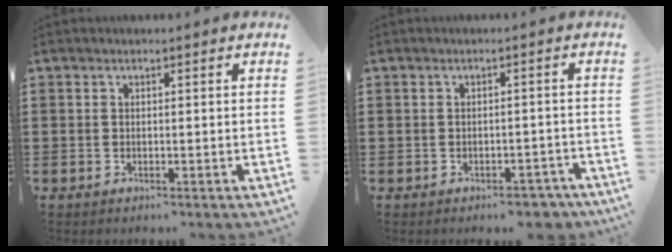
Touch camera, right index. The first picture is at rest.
{"total": 2.7, "force": [-2.6, 0.8, 0.4], "torque": [-0.011, 0.003, -0.053]}